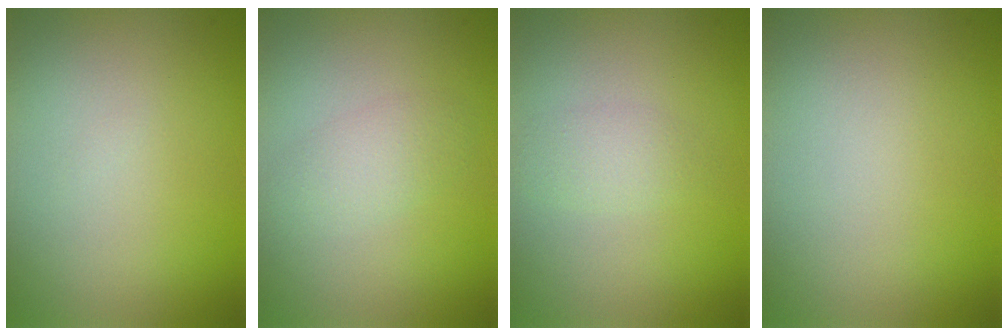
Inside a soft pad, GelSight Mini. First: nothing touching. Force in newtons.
{"total": 2.1, "press": 2.1, "slide": 0.1}
{"total": 1.5, "press": 1.5, "slide": 0.0}
{"total": 0.0}